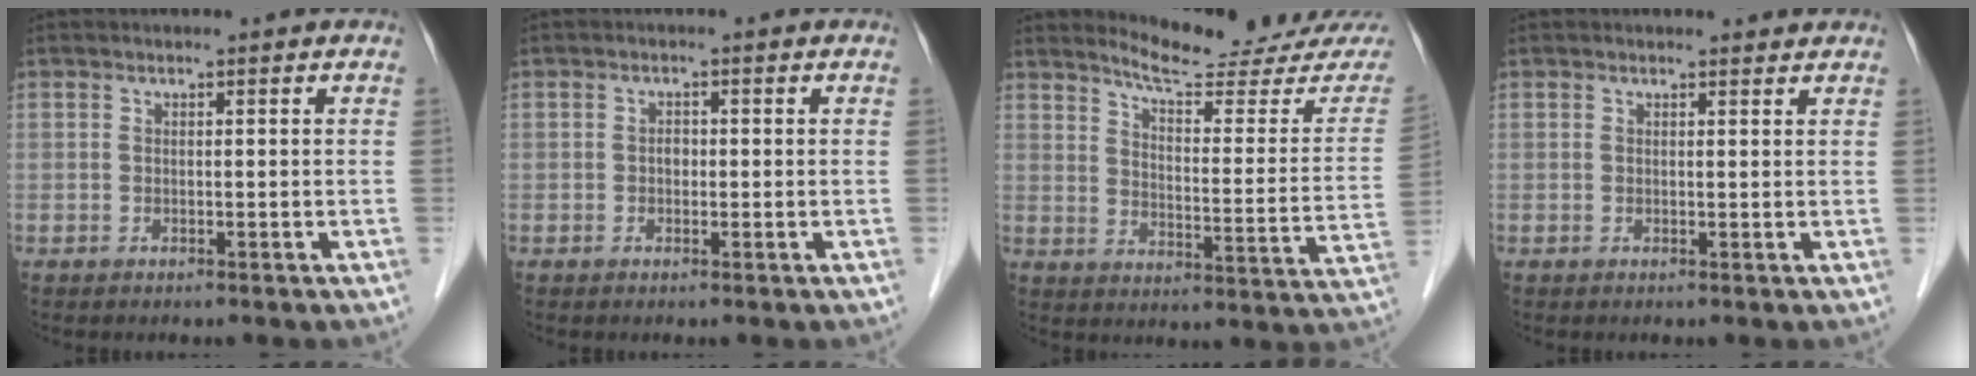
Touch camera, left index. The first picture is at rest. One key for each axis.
{"total": 1.1, "fx": -0.1, "fy": 0.8, "fz": 0.7, "tx": -0.009, "ty": 0.003, "tz": -0.004}
{"total": 17.1, "fx": 16.4, "fy": 0.9, "fz": 4.9, "tx": -0.068, "ty": -0.094, "tz": 0.199}
{"total": 2.0, "fx": 2.0, "fy": 0.4, "fz": 0.1, "tx": -0.009, "ty": -0.001, "tz": 0.020}